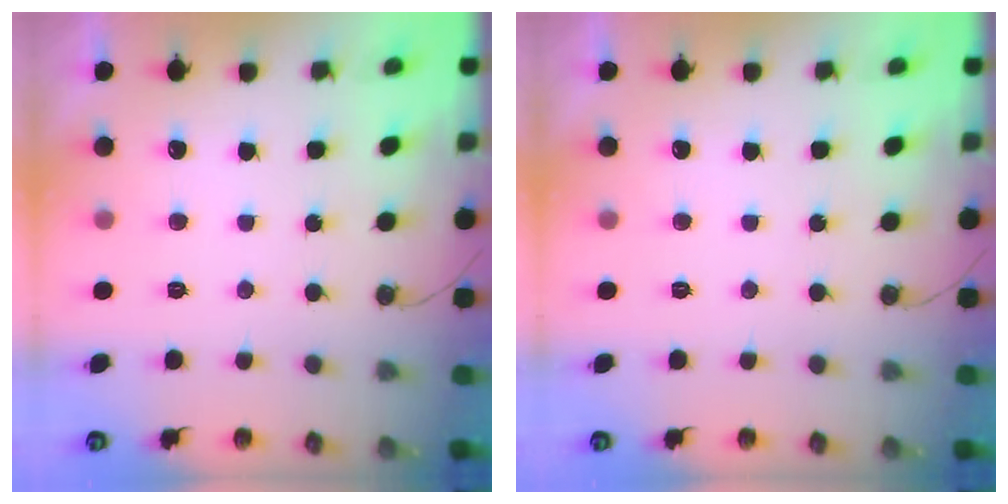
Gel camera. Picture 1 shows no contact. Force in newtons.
{"total": 0.0}